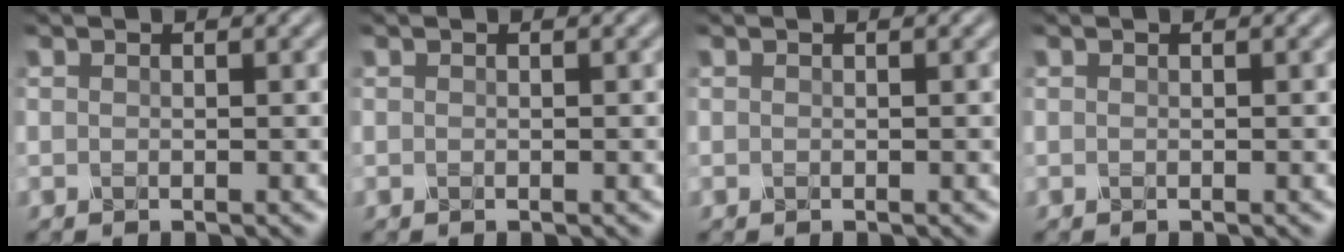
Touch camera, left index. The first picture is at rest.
{"total": 0.0}
{"total": 0.0}
{"total": 0.0}